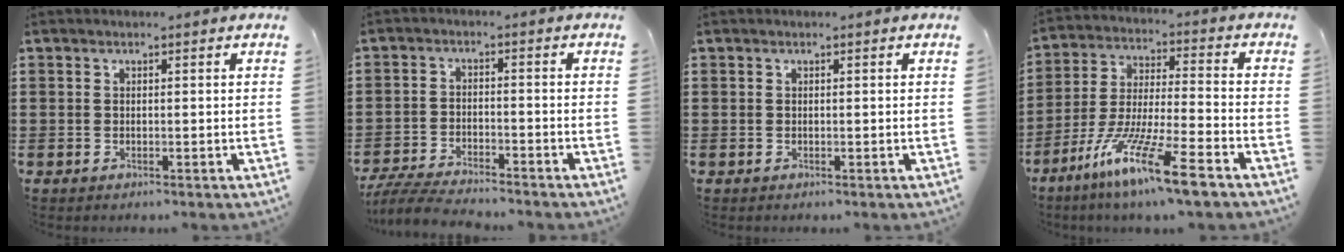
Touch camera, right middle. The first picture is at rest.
{"total": 5.5, "force": [-5.3, 0.5, 1.4], "torque": [-0.040, -0.004, -0.109]}
{"total": 0.0}
{"total": 12.6, "force": [-9.1, 0.8, 8.6], "torque": [-0.176, 0.004, -0.177]}